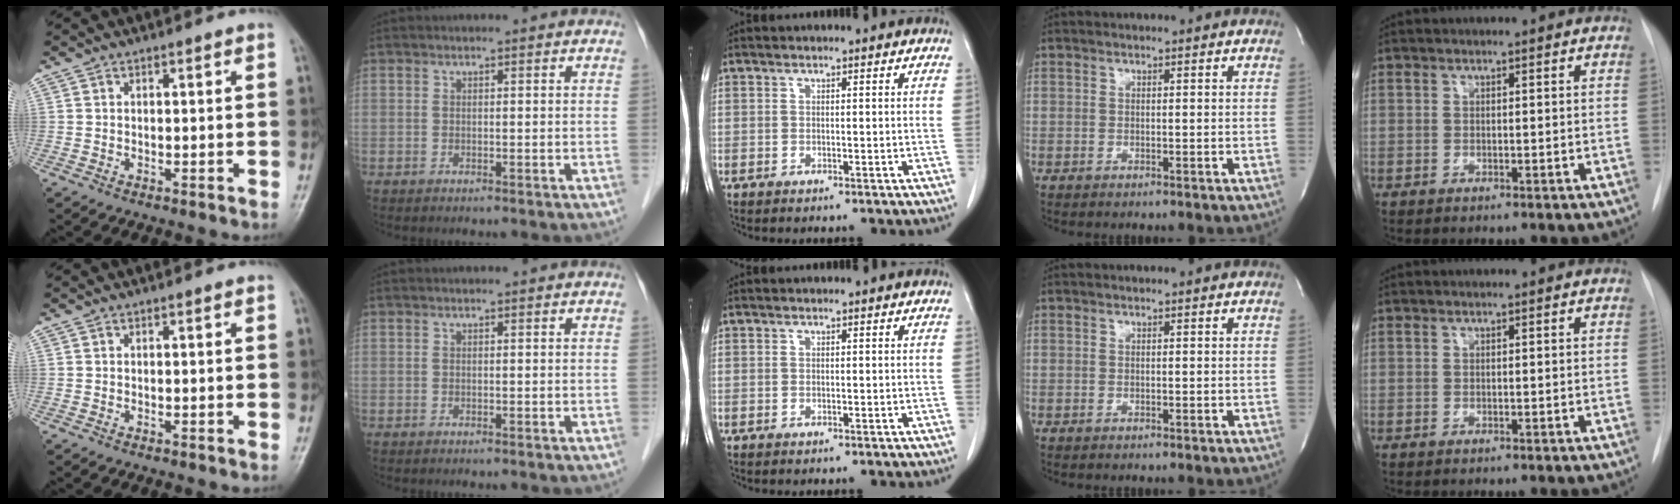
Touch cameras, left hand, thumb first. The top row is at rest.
{}